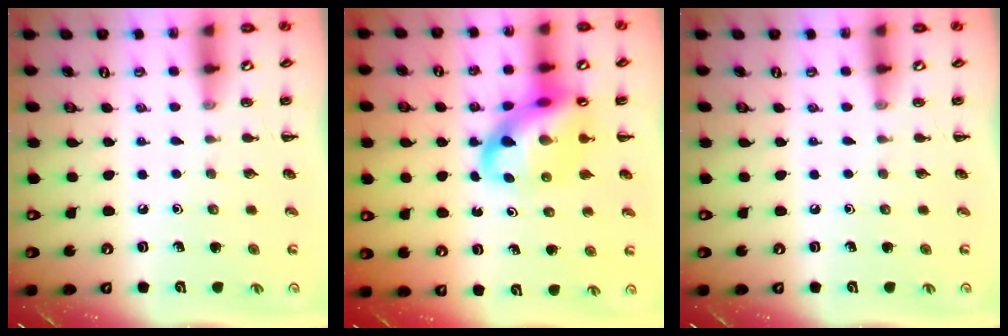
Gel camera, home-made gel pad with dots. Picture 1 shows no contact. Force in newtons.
{"total": 15.2, "press": 14.7, "slide": 3.9}
{"total": 0.0}